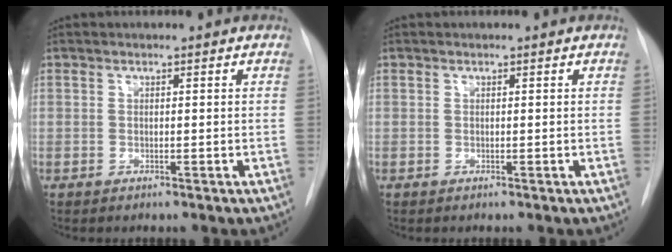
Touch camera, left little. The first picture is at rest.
{"total": 0.0}